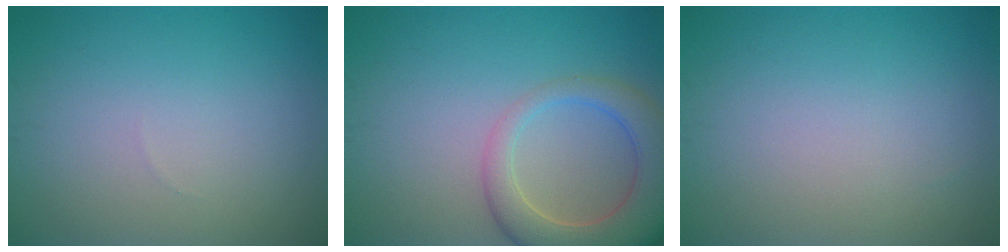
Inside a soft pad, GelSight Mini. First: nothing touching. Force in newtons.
{"total": 7.4, "press": 7.4, "slide": 0.7}
{"total": 0.0}